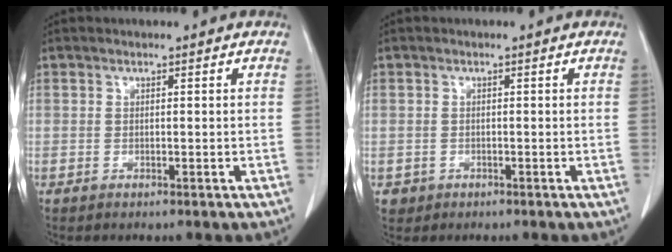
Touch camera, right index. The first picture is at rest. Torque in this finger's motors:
{"motor_torque": [-0.23, 0.13, -0.32, -0.15]}